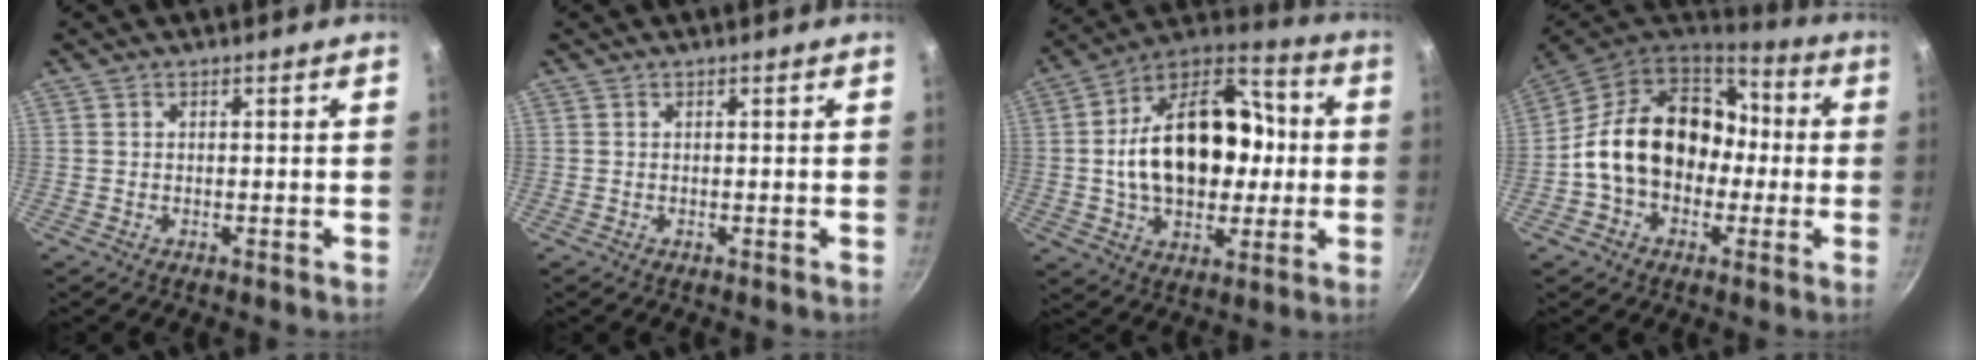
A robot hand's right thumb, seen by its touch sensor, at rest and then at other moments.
{"total": 0.0}
{"total": 24.8, "force": [0.4, 16.5, 18.5], "torque": [-0.271, 0.042, -0.001]}
{"total": 20.3, "force": [-0.7, 15.6, 13.0], "torque": [-0.188, 0.056, -0.019]}